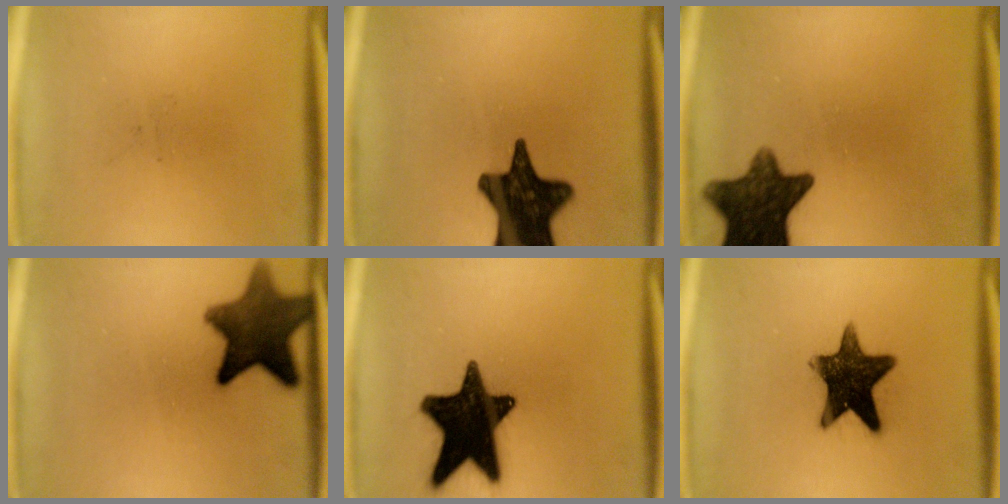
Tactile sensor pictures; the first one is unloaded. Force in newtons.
{"total": 16.6}
{"total": 12.5}
{"total": 11.6}
{"total": 18.8}
{"total": 14.1}